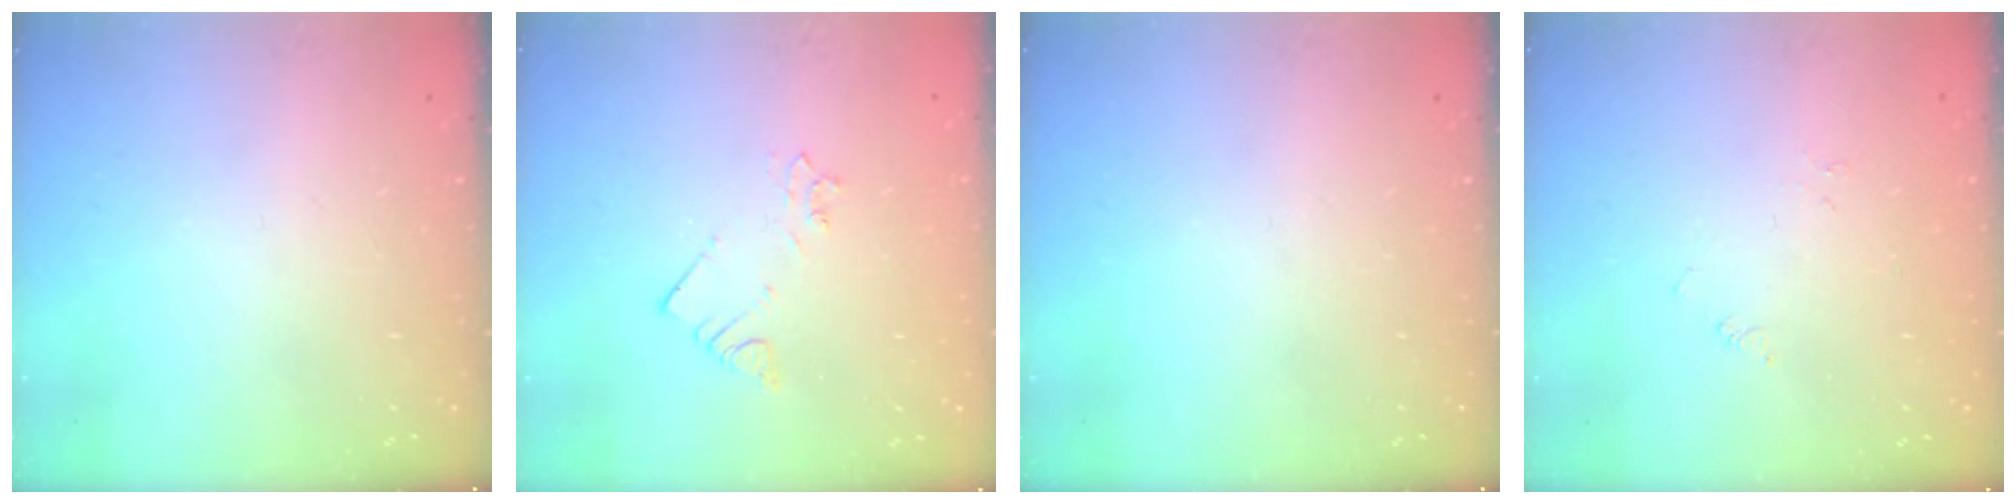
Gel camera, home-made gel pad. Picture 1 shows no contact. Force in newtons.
{"total": 2.7, "press": 2.7, "slide": 0.3}
{"total": 0.0}
{"total": 0.0}